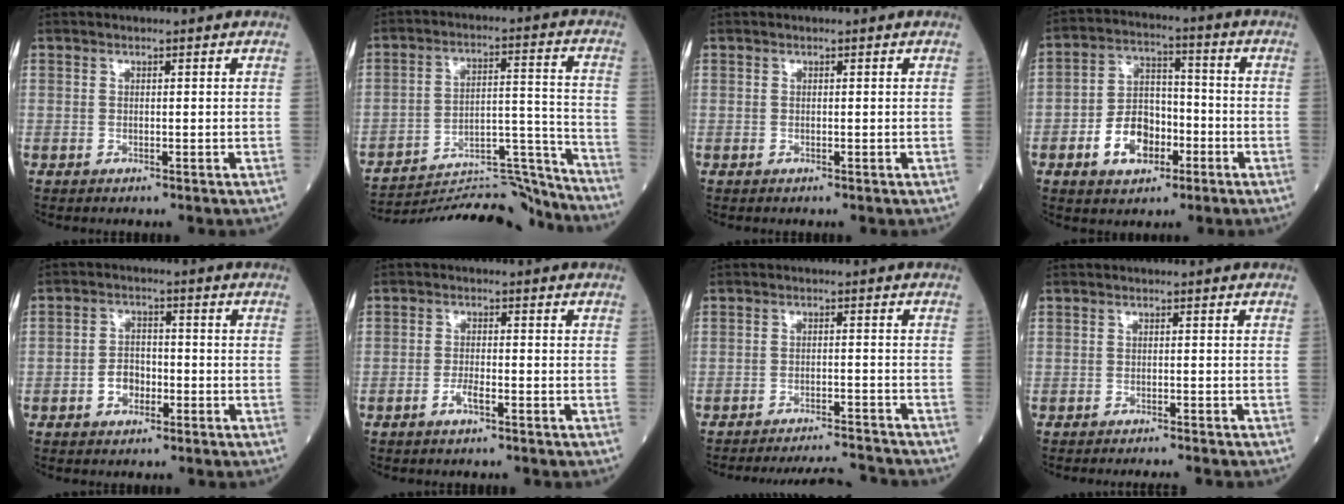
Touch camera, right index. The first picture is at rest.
{"total": 21.9, "force": [-21.6, 0.3, 3.9], "torque": [-0.071, 0.020, -0.322]}
{"total": 0.0}
{"total": 8.9, "force": [-3.6, 5.6, 5.9], "torque": [-0.121, 0.018, -0.062]}
{"total": 3.7, "force": [-1.5, 2.6, 2.3], "torque": [-0.042, 0.009, -0.028]}
{"total": 2.1, "force": [-1.4, 0.4, 1.6], "torque": [-0.031, 0.002, -0.027]}
{"total": 9.0, "force": [-8.9, -0.5, 1.0], "torque": [-0.015, 0.000, -0.133]}
{"total": 4.5, "force": [-4.2, -0.3, 1.5], "torque": [-0.014, -0.010, -0.056]}